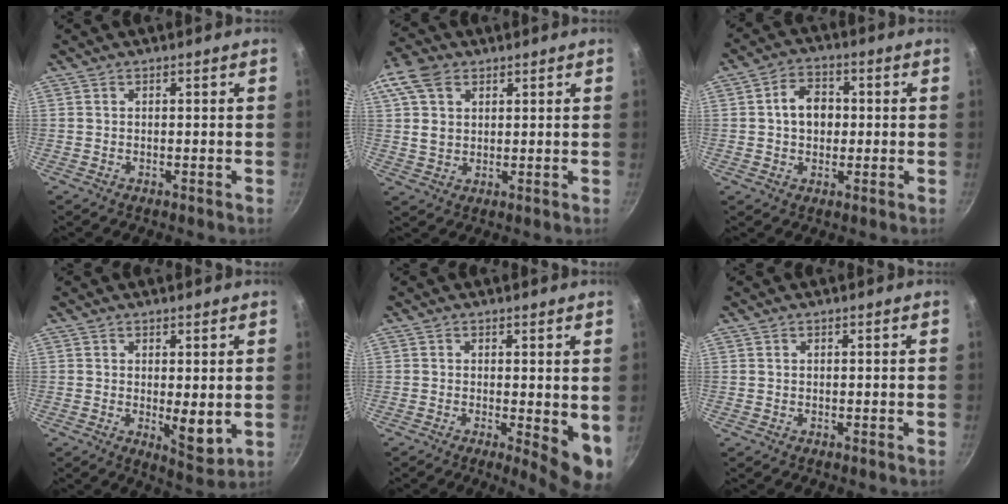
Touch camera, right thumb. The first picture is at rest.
{"total": 9.8, "force": [3.8, 6.9, 5.8], "torque": [-0.106, -0.001, 0.065]}
{"total": 7.2, "force": [0.3, 5.5, 4.6], "torque": [-0.049, 0.014, -0.003]}
{"total": 6.1, "force": [0.1, 2.3, 5.6], "torque": [-0.075, -0.025, 0.007]}
{"total": 7.5, "force": [-0.5, 2.5, 7.1], "torque": [-0.079, -0.014, -0.004]}
{"total": 0.0}